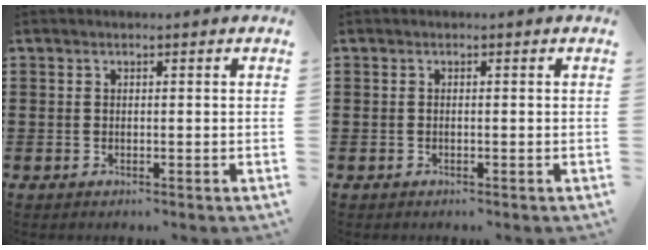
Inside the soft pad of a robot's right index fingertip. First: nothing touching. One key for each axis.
{"total": 0.0}